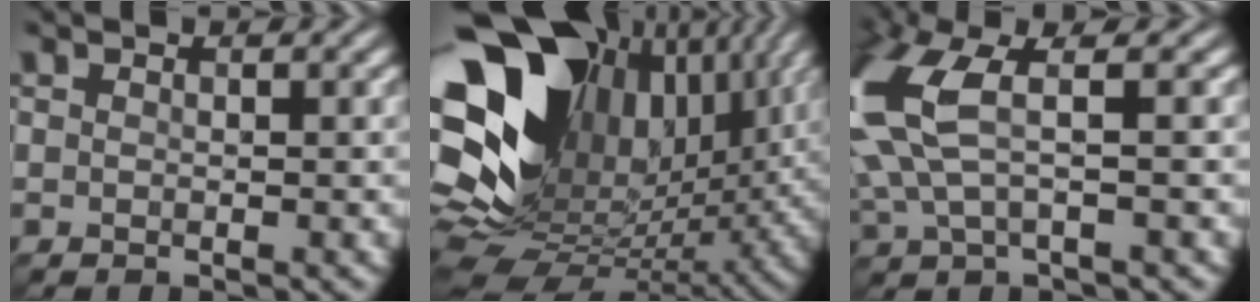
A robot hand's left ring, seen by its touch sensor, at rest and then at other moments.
{"total": 18.7, "force": [5.6, 13.2, 12.0], "torque": [-0.247, 0.019, 0.124]}
{"total": 7.0, "force": [1.1, 2.9, 6.2], "torque": [-0.173, 0.009, 0.022]}